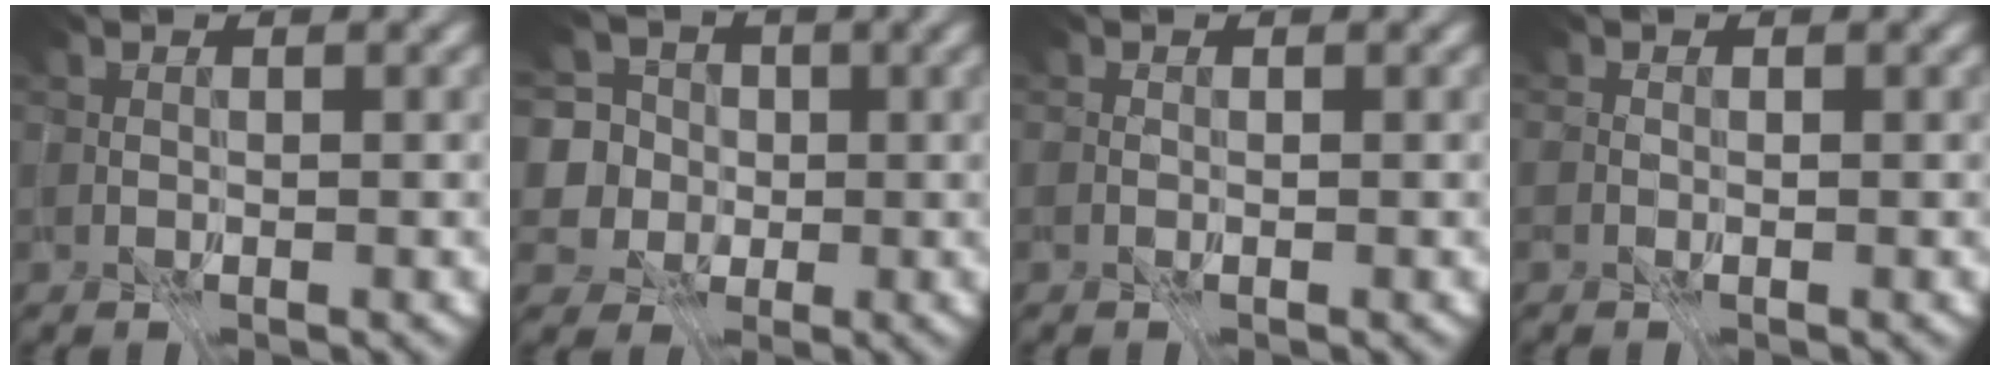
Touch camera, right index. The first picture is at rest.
{"total": 4.6, "force": [0.0, 4.3, 1.7], "torque": [-0.049, 0.020, -0.037]}
{"total": 0.6, "force": [0.2, 0.5, 0.3], "torque": [0.003, 0.004, -0.010]}
{"total": 1.1, "force": [0.4, 0.9, 0.6], "torque": [0.000, 0.006, -0.009]}